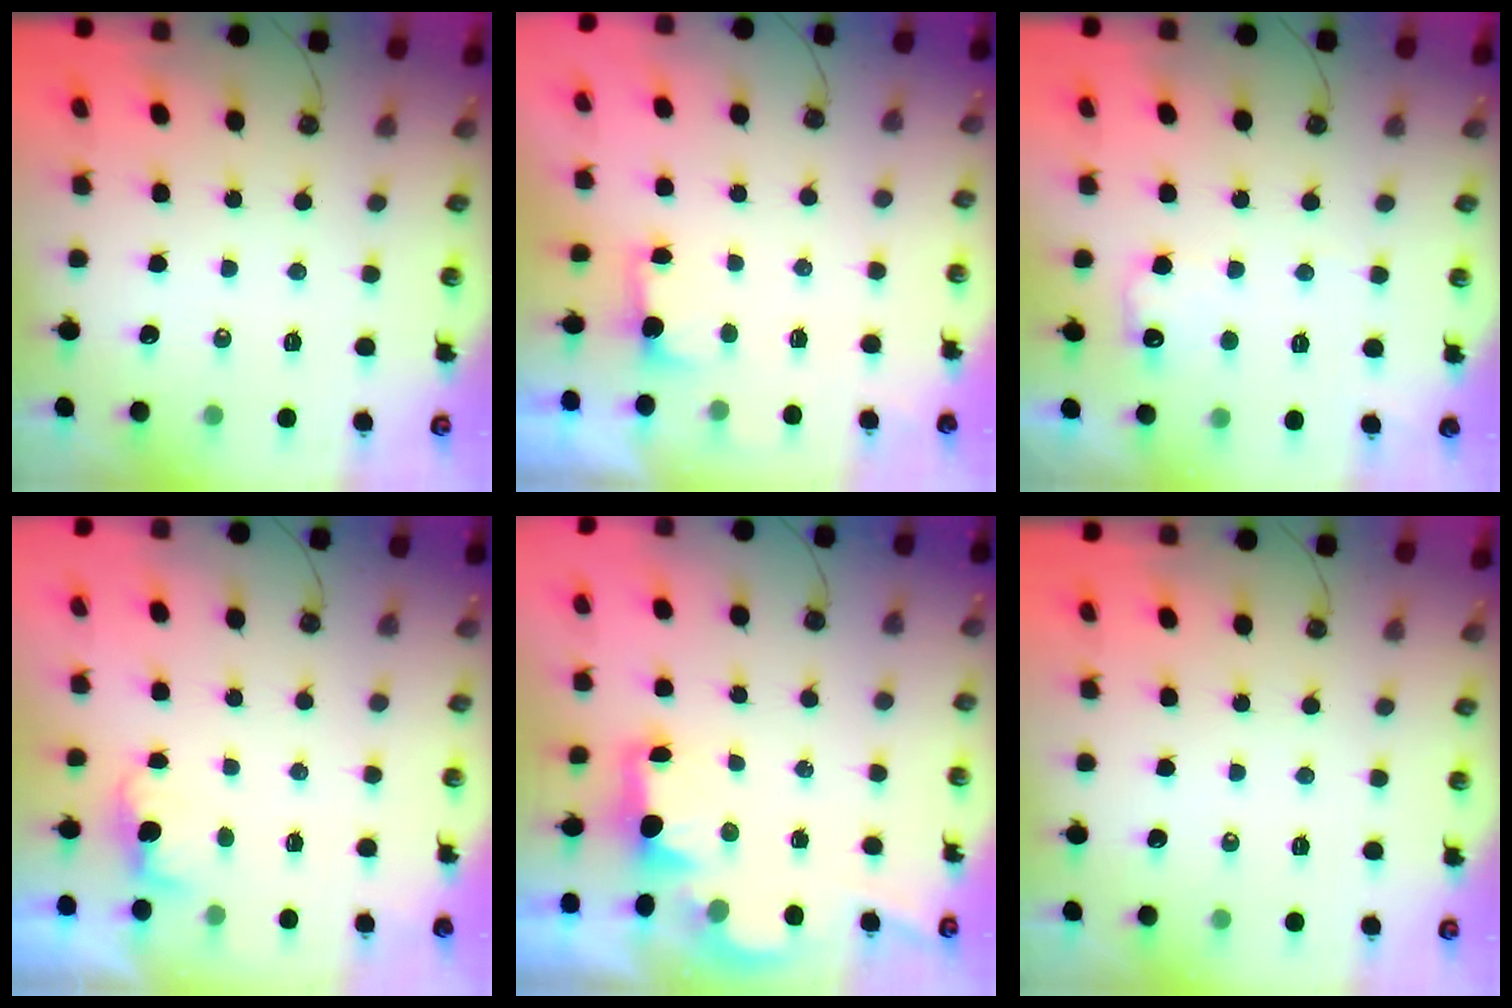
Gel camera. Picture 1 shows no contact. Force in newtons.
{"total": 1.8, "press": 1.5, "slide": 0.9}
{"total": 7.9, "press": 7.8, "slide": 0.6}
{"total": 1.4, "press": 1.1, "slide": 0.8}
{"total": 2.1, "press": 1.9, "slide": 0.8}
{"total": 0.0}